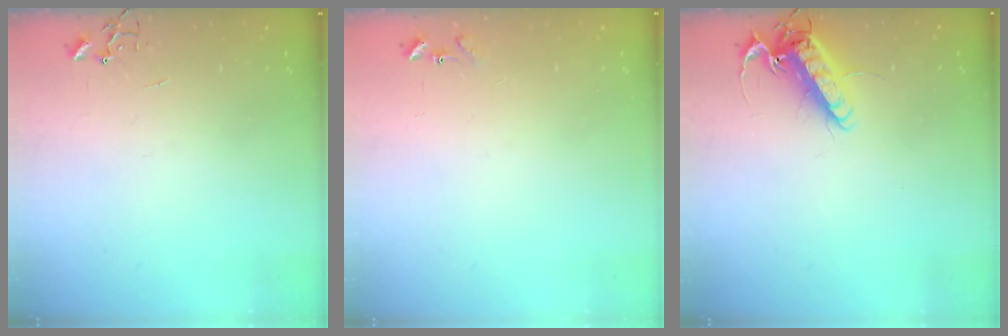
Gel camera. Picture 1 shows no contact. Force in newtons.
{"total": 6.9, "press": 6.8, "slide": 0.6}
{"total": 13.4, "press": 13.2, "slide": 2.1}